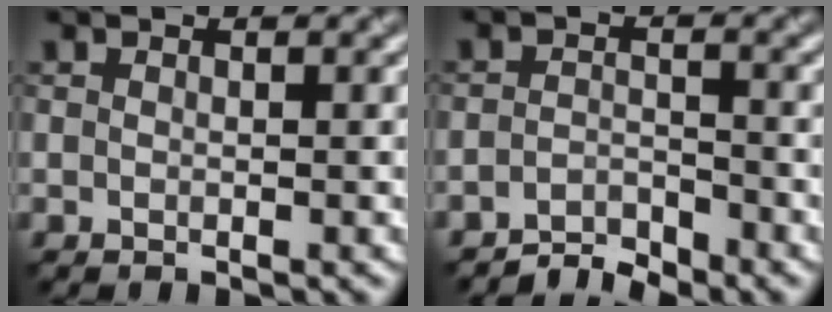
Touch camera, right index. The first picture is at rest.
{"total": 2.5, "force": [-2.4, 0.5, 0.5], "torque": [-0.005, 0.004, -0.050]}